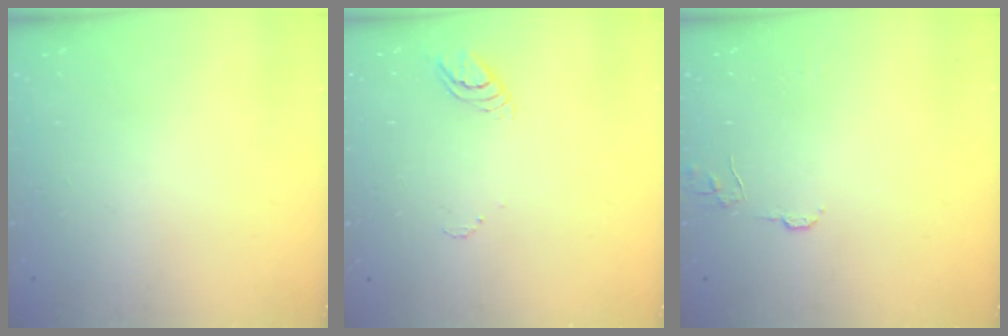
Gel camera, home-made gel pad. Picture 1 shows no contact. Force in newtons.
{"total": 3.5, "press": 3.5, "slide": 0.3}
{"total": 5.4, "press": 5.4, "slide": 0.5}